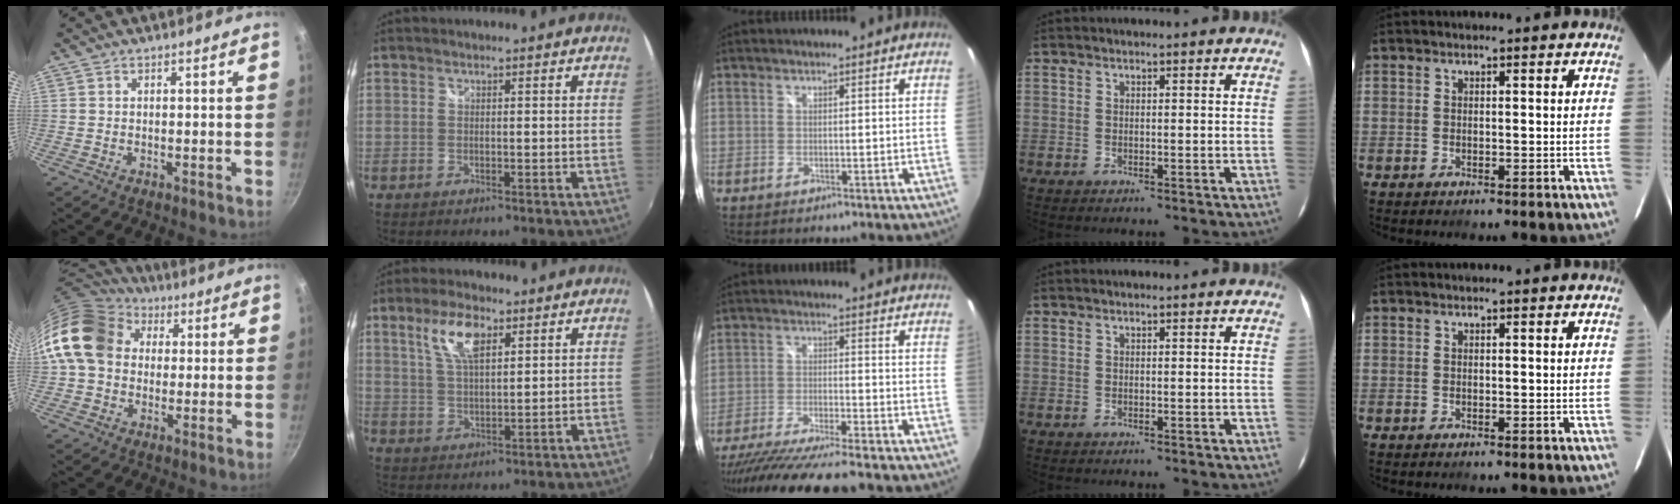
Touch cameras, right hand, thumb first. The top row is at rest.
{"thumb": {"total": 17.5, "force": [3.0, 14.0, 9.9], "torque": [-0.169, 0.036, 0.039]}, "index": {"total": 7.9, "force": [4.0, 3.2, 6.1], "torque": [-0.119, 0.010, 0.078]}, "middle": {"total": 16.6, "force": [-14.6, 0.5, 7.9], "torque": [-0.159, -0.039, -0.240]}}